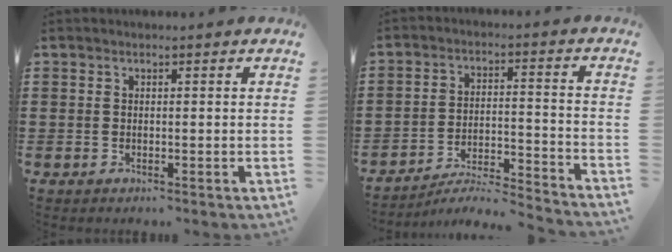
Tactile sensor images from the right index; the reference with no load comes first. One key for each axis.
{"total": 4.8, "fx": -4.6, "fy": -0.1, "fz": 1.4, "tx": -0.034, "ty": -0.013, "tz": -0.097}